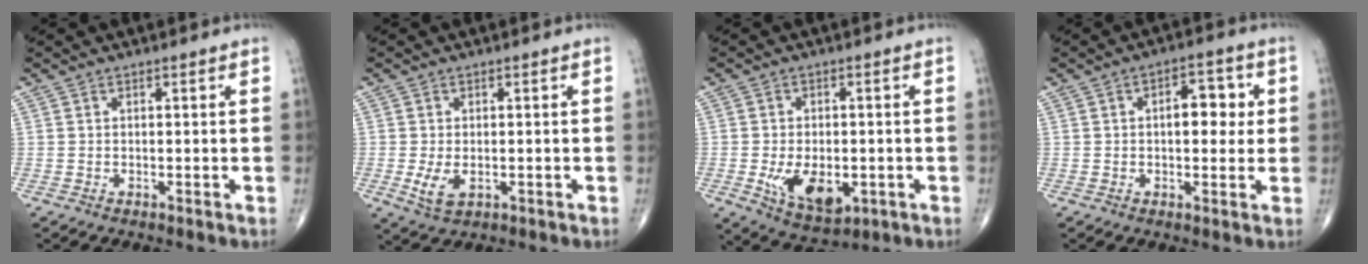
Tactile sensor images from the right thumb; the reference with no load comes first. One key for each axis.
{"total": 4.2, "fx": -0.9, "fy": 2.5, "fz": 3.3, "tx": -0.068, "ty": -0.010, "tz": -0.009}
{"total": 10.1, "fx": -2.6, "fy": 5.8, "fz": 7.8, "tx": -0.112, "ty": -0.005, "tz": -0.028}
{"total": 6.9, "fx": 0.9, "fy": 3.7, "fz": 5.8, "tx": -0.049, "ty": 0.005, "tz": 0.006}